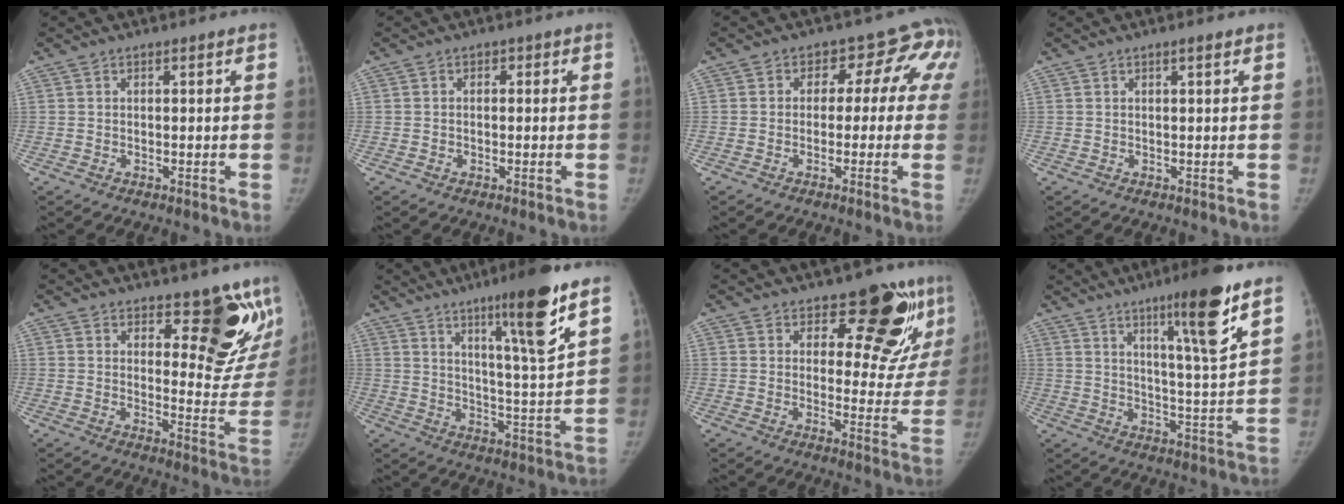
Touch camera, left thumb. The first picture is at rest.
{"total": 1.2, "force": [-0.3, 1.1, 0.3], "torque": [0.006, 0.004, -0.007]}
{"total": 9.0, "force": [0.4, 6.8, 5.8], "torque": [-0.017, 0.033, -0.009]}
{"total": 0.8, "force": [0.5, 0.0, 0.7], "torque": [-0.010, -0.001, 0.008]}
{"total": 13.4, "force": [8.8, 5.2, 8.7], "torque": [-0.048, -0.071, 0.122]}
{"total": 14.8, "force": [8.6, 0.8, 12.0], "torque": [-0.182, -0.054, 0.136]}
{"total": 15.7, "force": [9.6, 7.4, 10.0], "torque": [-0.070, -0.072, 0.119]}
{"total": 14.0, "force": [8.2, 0.8, 11.3], "torque": [-0.172, -0.051, 0.129]}